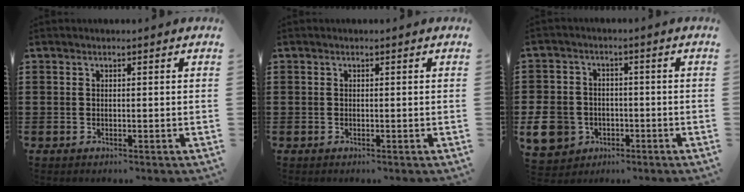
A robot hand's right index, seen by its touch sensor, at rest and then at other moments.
{"total": 0.0}
{"total": 7.7, "force": [-2.6, 6.5, 3.2], "torque": [-0.114, 0.009, -0.055]}